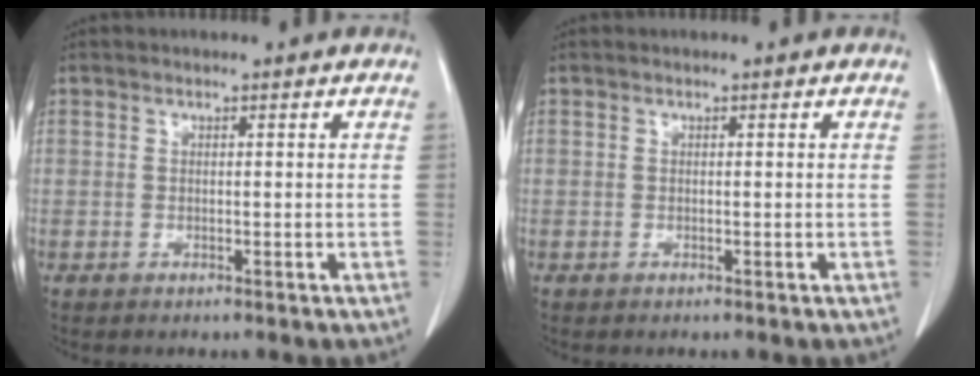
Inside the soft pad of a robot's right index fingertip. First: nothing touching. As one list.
[{"total": 0.0}]